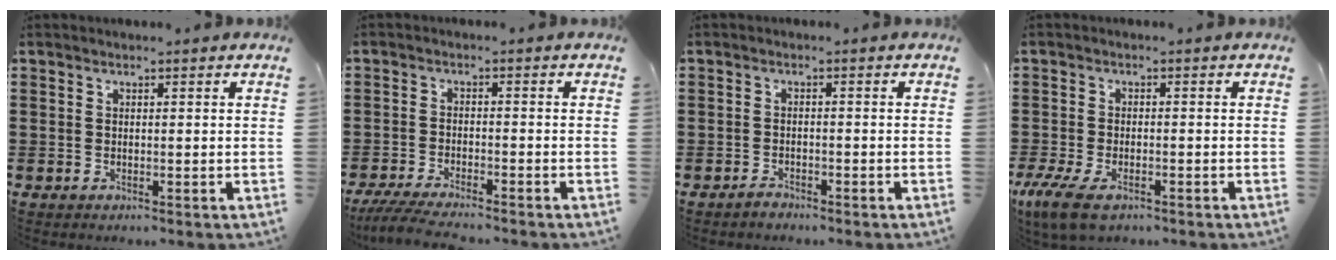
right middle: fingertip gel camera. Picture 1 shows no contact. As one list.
[{"total": 4.4, "force": [-4.1, 0.3, 1.7], "torque": [-0.048, -0.014, -0.084]}, {"total": 1.4, "force": [-1.3, 0.4, 0.1], "torque": [-0.007, 0.002, -0.028]}, {"total": 4.4, "force": [-2.8, 1.7, 2.9], "torque": [-0.078, -0.005, -0.058]}]